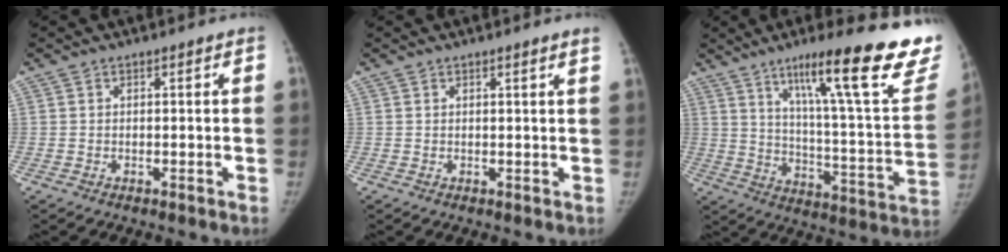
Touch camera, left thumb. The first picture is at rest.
{"total": 2.0, "force": [1.4, -0.4, 1.3], "torque": [-0.020, -0.003, 0.016]}
{"total": 29.6, "force": [19.2, 5.0, 22.0], "torque": [-0.280, -0.083, 0.276]}